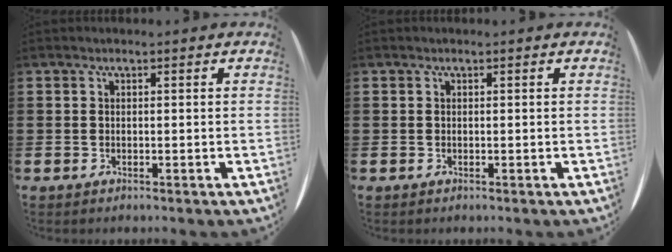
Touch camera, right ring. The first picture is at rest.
{"total": 0.0}